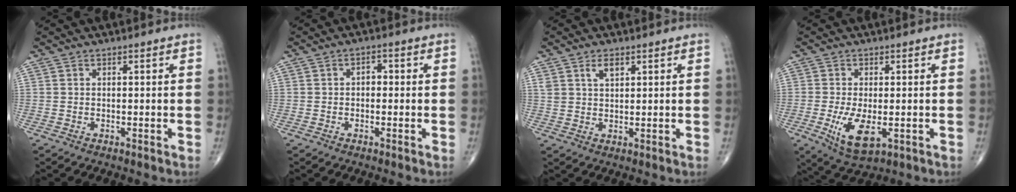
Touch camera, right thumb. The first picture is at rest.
{"total": 2.1, "force": [0.0, 1.5, 1.6], "torque": [-0.015, 0.009, -0.006]}
{"total": 3.4, "force": [1.9, 1.7, 2.2], "torque": [-0.034, -0.009, 0.037]}
{"total": 7.8, "force": [-1.9, 3.5, 6.7], "torque": [-0.125, -0.018, -0.025]}